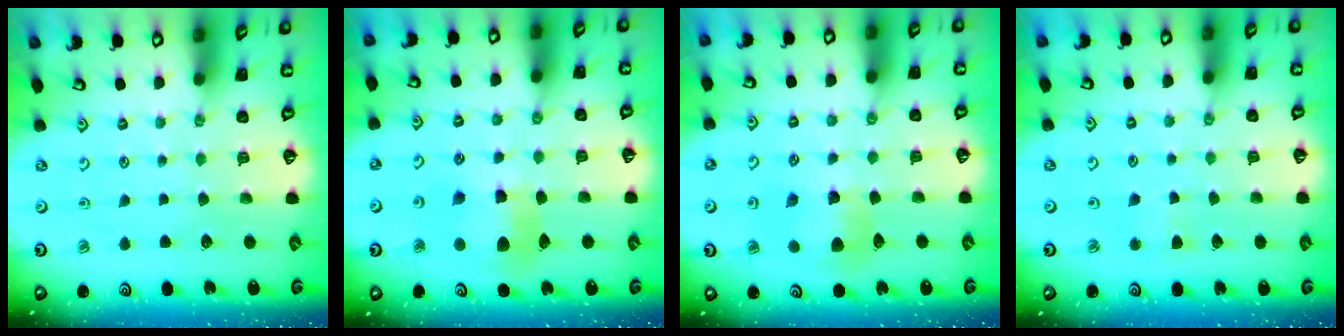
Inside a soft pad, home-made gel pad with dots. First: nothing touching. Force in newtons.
{"total": 8.9, "press": 8.8, "slide": 1.3}
{"total": 7.4, "press": 7.4, "slide": 0.8}
{"total": 2.4, "press": 2.4, "slide": 0.5}